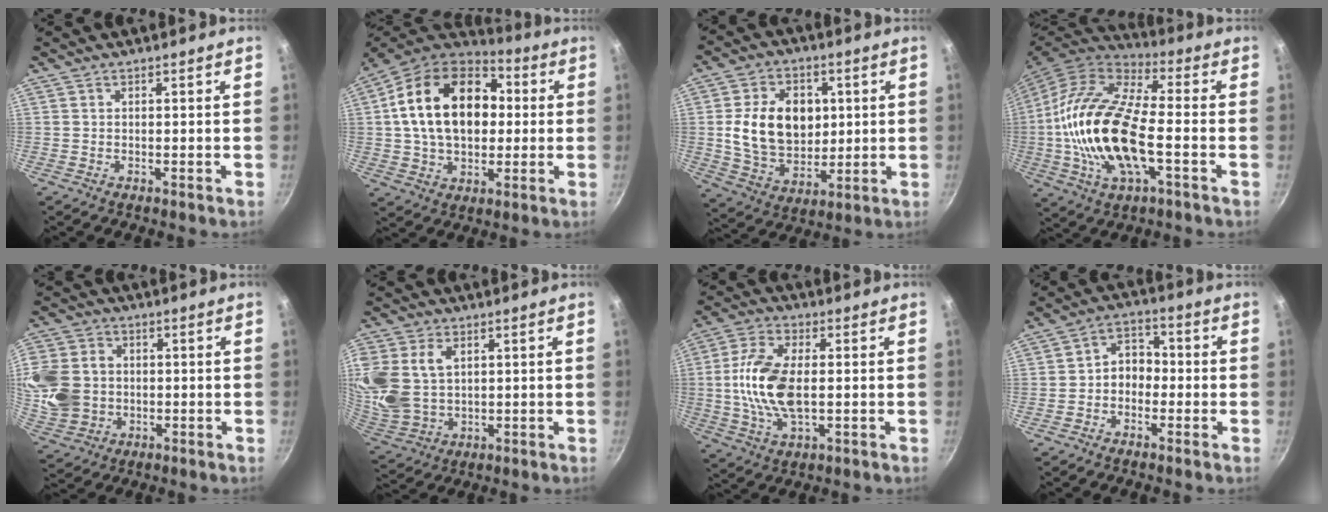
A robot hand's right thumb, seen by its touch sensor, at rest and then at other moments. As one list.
[{"total": 22.8, "force": [3.0, 15.6, 16.4], "torque": [-0.253, 0.030, 0.040]}, {"total": 16.0, "force": [2.1, 11.7, 10.7], "torque": [-0.156, -0.005, 0.042]}, {"total": 22.1, "force": [-2.8, 9.6, 19.7], "torque": [-0.380, 0.023, -0.065]}, {"total": 15.6, "force": [0.2, 13.1, 8.5], "torque": [-0.174, 0.006, 0.008]}, {"total": 16.3, "force": [4.0, 11.8, 10.5], "torque": [-0.239, -0.005, 0.089]}, {"total": 12.9, "force": [0.0, 6.7, 11.1], "torque": [-0.223, 0.011, -0.006]}, {"total": 6.0, "force": [-1.2, 4.7, 3.6], "torque": [-0.020, 0.028, -0.033]}]